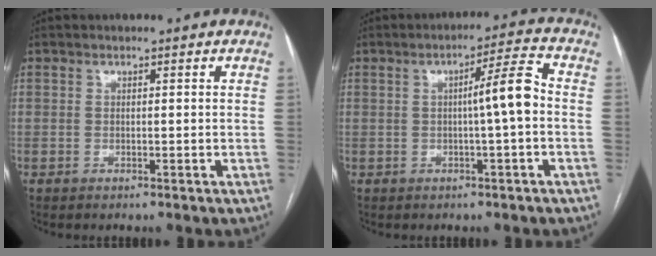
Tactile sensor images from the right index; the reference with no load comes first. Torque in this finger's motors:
{"motor_torque": [0.91, 0.09, 0.40, 0.10]}